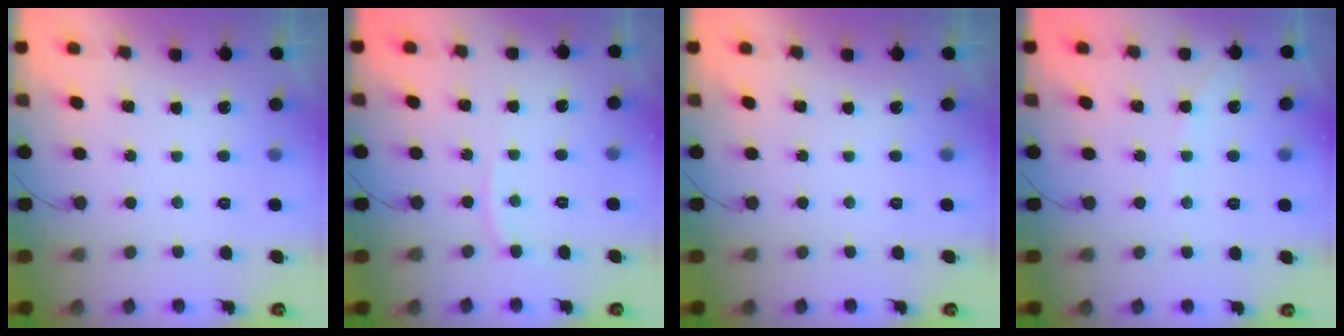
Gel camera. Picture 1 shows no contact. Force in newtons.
{"total": 5.9, "press": 5.9, "slide": 0.7}
{"total": 0.0}
{"total": 2.5, "press": 2.4, "slide": 0.5}